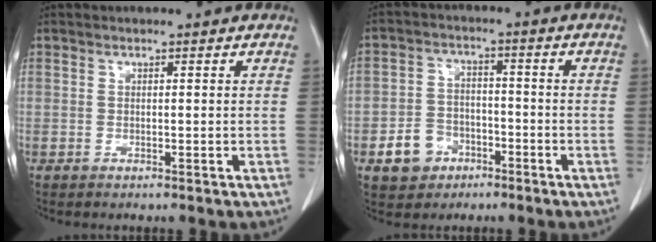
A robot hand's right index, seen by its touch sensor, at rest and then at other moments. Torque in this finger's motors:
{"motor_torque": [0.12, -0.26, -0.08, -0.12]}